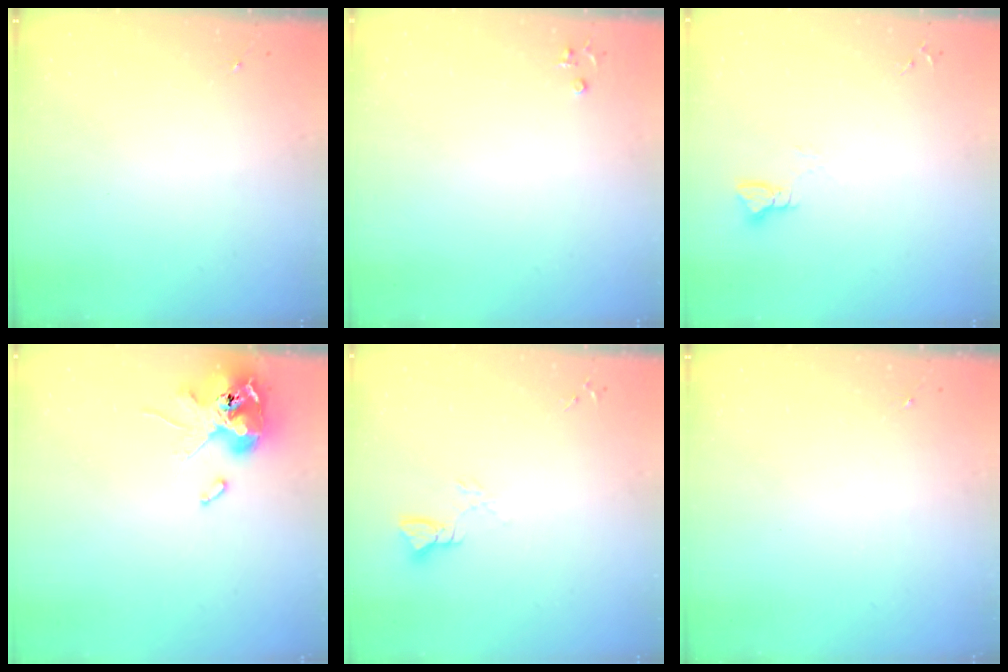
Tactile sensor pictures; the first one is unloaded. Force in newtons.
{"total": 3.9, "press": 3.8, "slide": 0.6}
{"total": 2.9, "press": 2.9, "slide": 0.3}
{"total": 12.7, "press": 12.5, "slide": 2.1}
{"total": 2.8, "press": 2.8, "slide": 0.2}
{"total": 0.0}